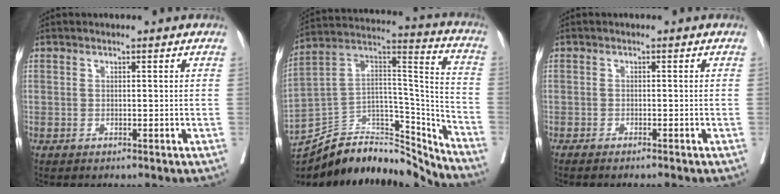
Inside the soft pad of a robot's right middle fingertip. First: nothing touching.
{"total": 23.1, "force": [-21.4, 5.9, 6.3], "torque": [-0.128, 0.041, -0.354]}
{"total": 4.4, "force": [-3.8, -0.5, 2.1], "torque": [-0.014, -0.002, -0.050]}